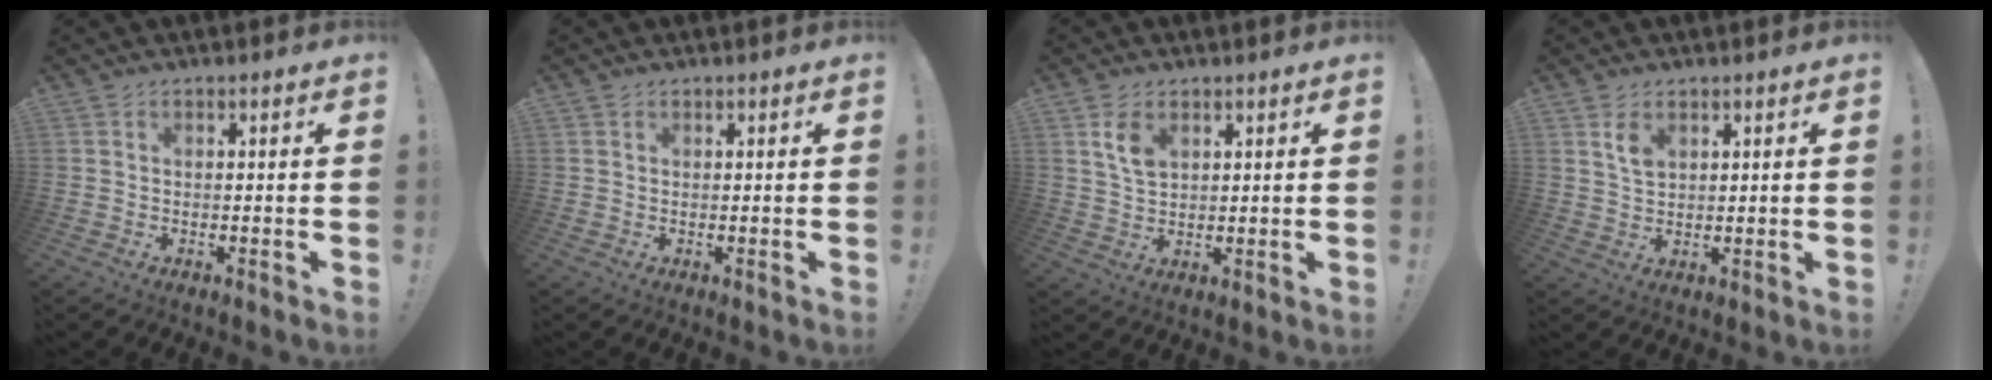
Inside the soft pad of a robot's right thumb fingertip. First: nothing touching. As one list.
[{"total": 0.6, "force": [0.4, 0.4, 0.0], "torque": [0.001, 0.000, 0.008]}, {"total": 6.3, "force": [2.9, 4.0, 4.0], "torque": [-0.065, -0.008, 0.054]}, {"total": 4.7, "force": [2.4, 2.8, 2.9], "torque": [-0.043, -0.011, 0.041]}]